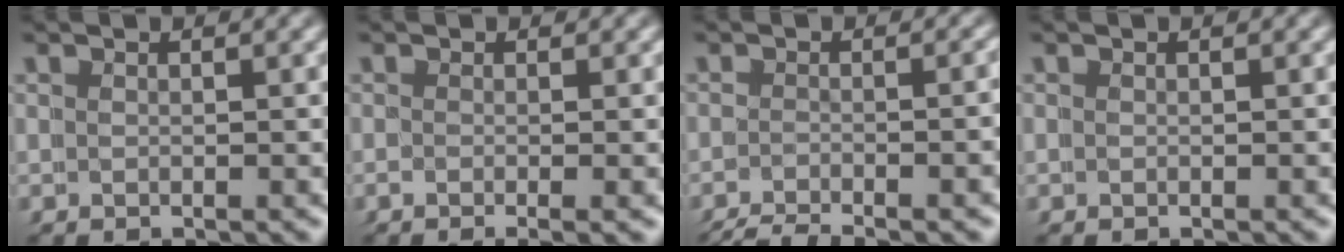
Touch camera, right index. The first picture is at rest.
{"total": 1.7, "force": [-0.8, -0.4, 1.4], "torque": [-0.011, -0.001, -0.015]}
{"total": 5.9, "force": [-5.4, 0.9, 2.1], "torque": [-0.020, -0.011, -0.079]}
{"total": 0.0}